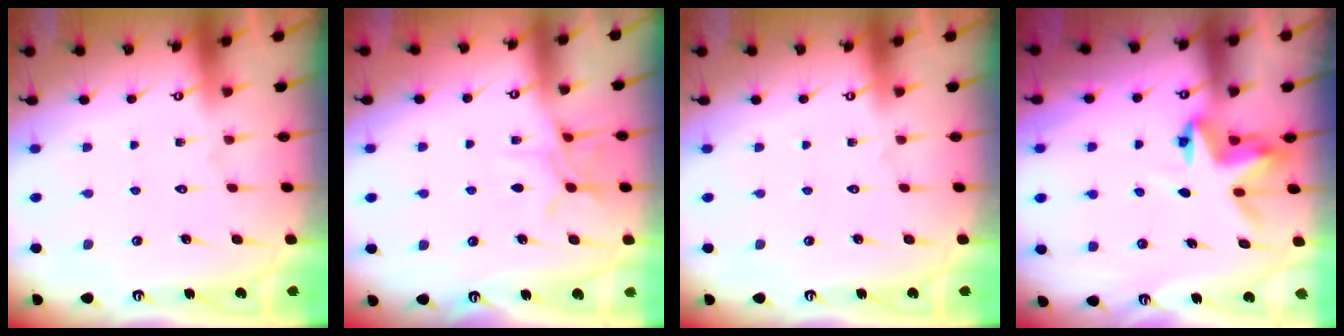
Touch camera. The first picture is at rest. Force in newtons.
{"total": 7.1, "press": 7.0, "slide": 0.6}
{"total": 0.0}
{"total": 4.6, "press": 4.6, "slide": 0.2}